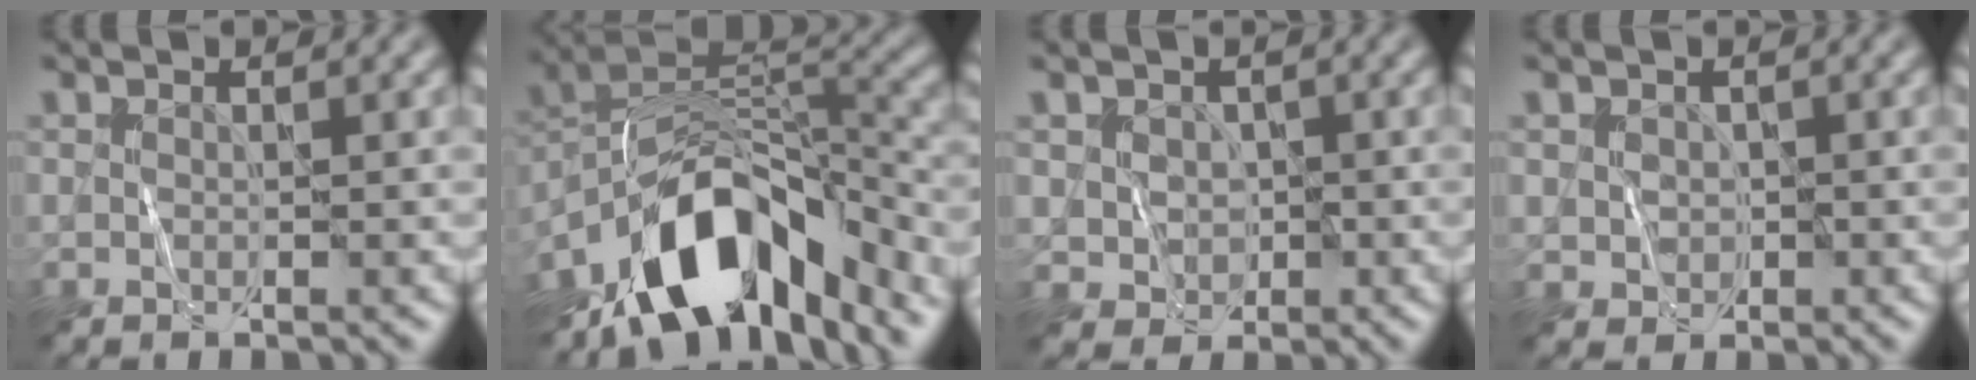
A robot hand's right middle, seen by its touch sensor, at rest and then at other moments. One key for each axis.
{"total": 12.0, "fx": -7.7, "fy": 5.3, "fz": 7.6, "tx": -0.116, "ty": 0.012, "tz": -0.147}
{"total": 2.4, "fx": 0.2, "fy": 2.3, "fz": 0.6, "tx": -0.003, "ty": -0.004, "tz": 0.003}
{"total": 1.6, "fx": 0.3, "fy": 1.5, "fz": 0.4, "tx": -0.002, "ty": -0.003, "tz": 0.005}